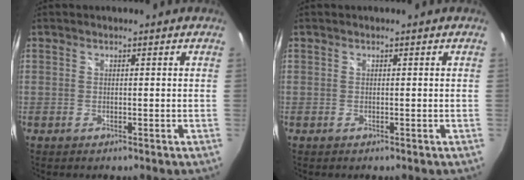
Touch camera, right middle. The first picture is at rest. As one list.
[{"total": 0.0}]